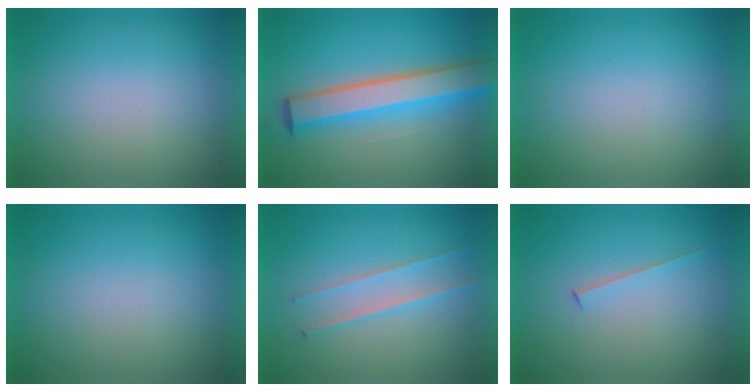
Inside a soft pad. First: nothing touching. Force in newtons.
{"total": 6.9}
{"total": 1.3}
{"total": 0.0}
{"total": 2.3}
{"total": 1.5}